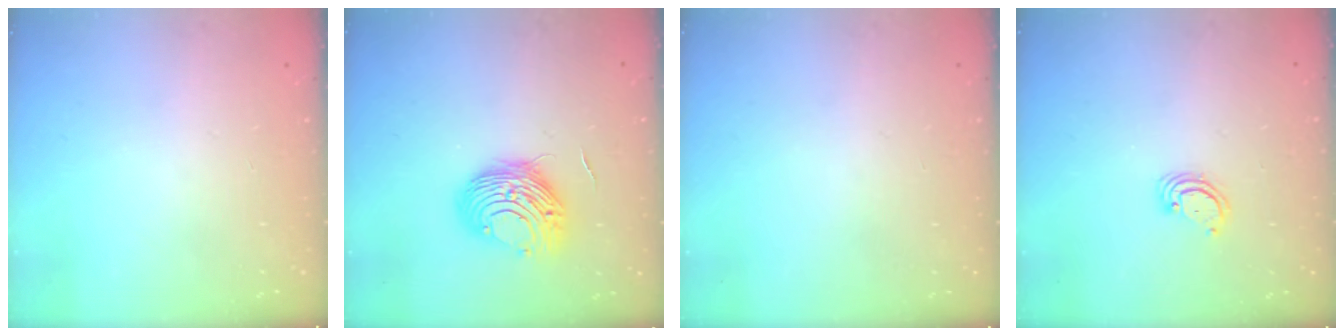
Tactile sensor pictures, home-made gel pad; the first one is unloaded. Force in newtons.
{"total": 10.4, "press": 10.4, "slide": 0.4}
{"total": 0.0}
{"total": 3.0, "press": 3.0, "slide": 0.3}